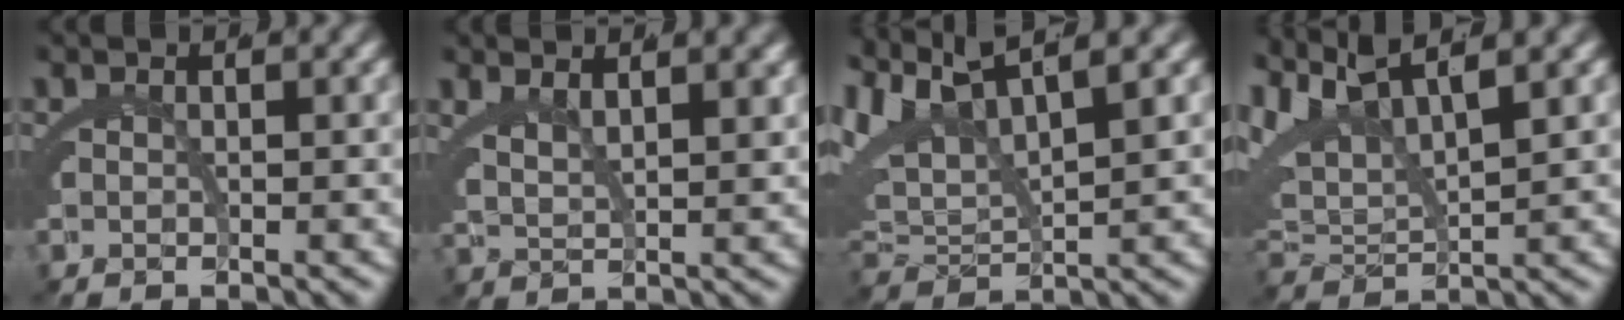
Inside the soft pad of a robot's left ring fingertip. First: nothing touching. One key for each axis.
{"total": 2.7, "fx": 2.2, "fy": 0.4, "fz": 1.4, "tx": -0.028, "ty": -0.009, "tz": 0.049}
{"total": 8.5, "fx": 2.9, "fy": 5.9, "fz": 5.4, "tx": -0.137, "ty": -0.006, "tz": 0.051}
{"total": 8.6, "fx": 3.8, "fy": 5.6, "fz": 5.3, "tx": -0.134, "ty": 0.003, "tz": 0.064}